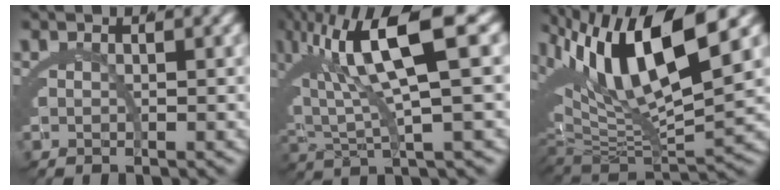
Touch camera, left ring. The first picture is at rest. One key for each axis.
{"total": 10.1, "fx": 2.9, "fy": 3.7, "fz": 8.9, "tx": -0.160, "ty": 0.022, "tz": 0.044}
{"total": 13.1, "fx": 3.4, "fy": 6.9, "fz": 10.6, "tx": -0.183, "ty": 0.011, "tz": 0.057}